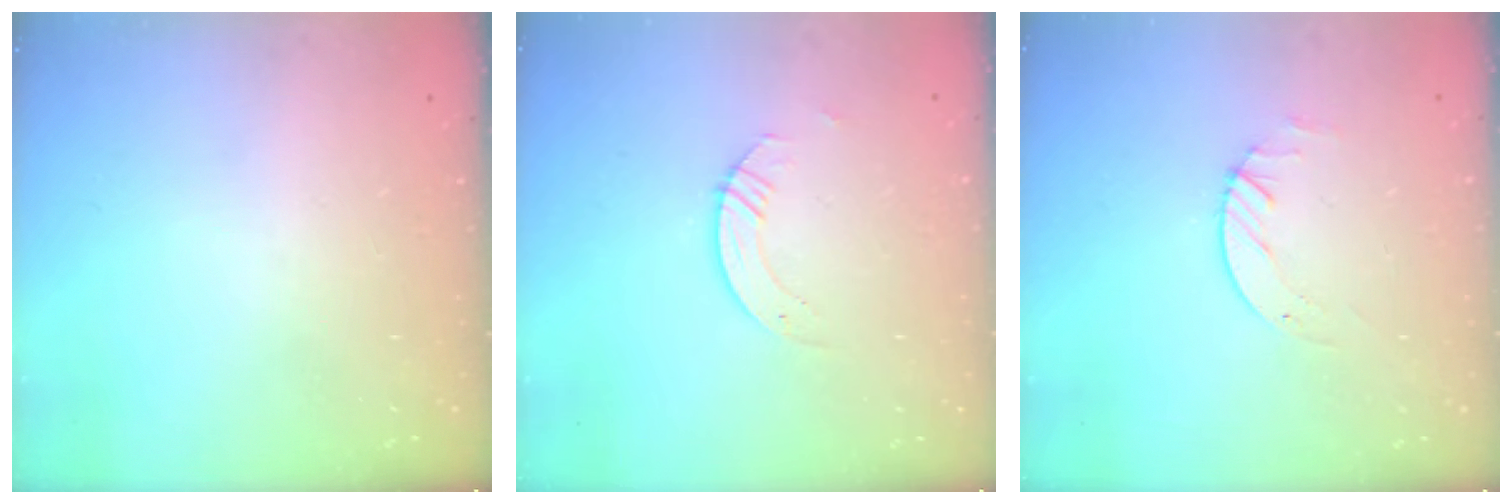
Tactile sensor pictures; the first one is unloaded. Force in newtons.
{"total": 2.6, "press": 2.6, "slide": 0.2}
{"total": 2.3, "press": 2.3, "slide": 0.3}